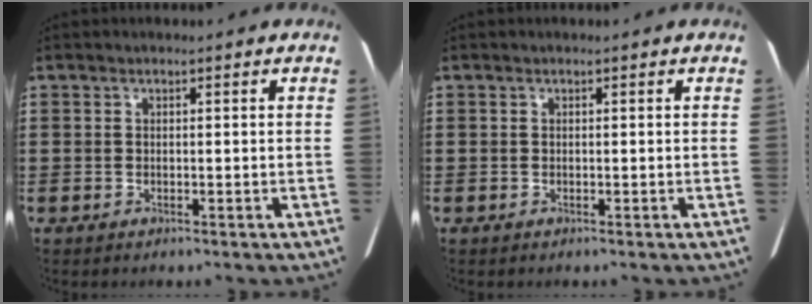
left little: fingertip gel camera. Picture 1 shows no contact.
{"total": 0.0}